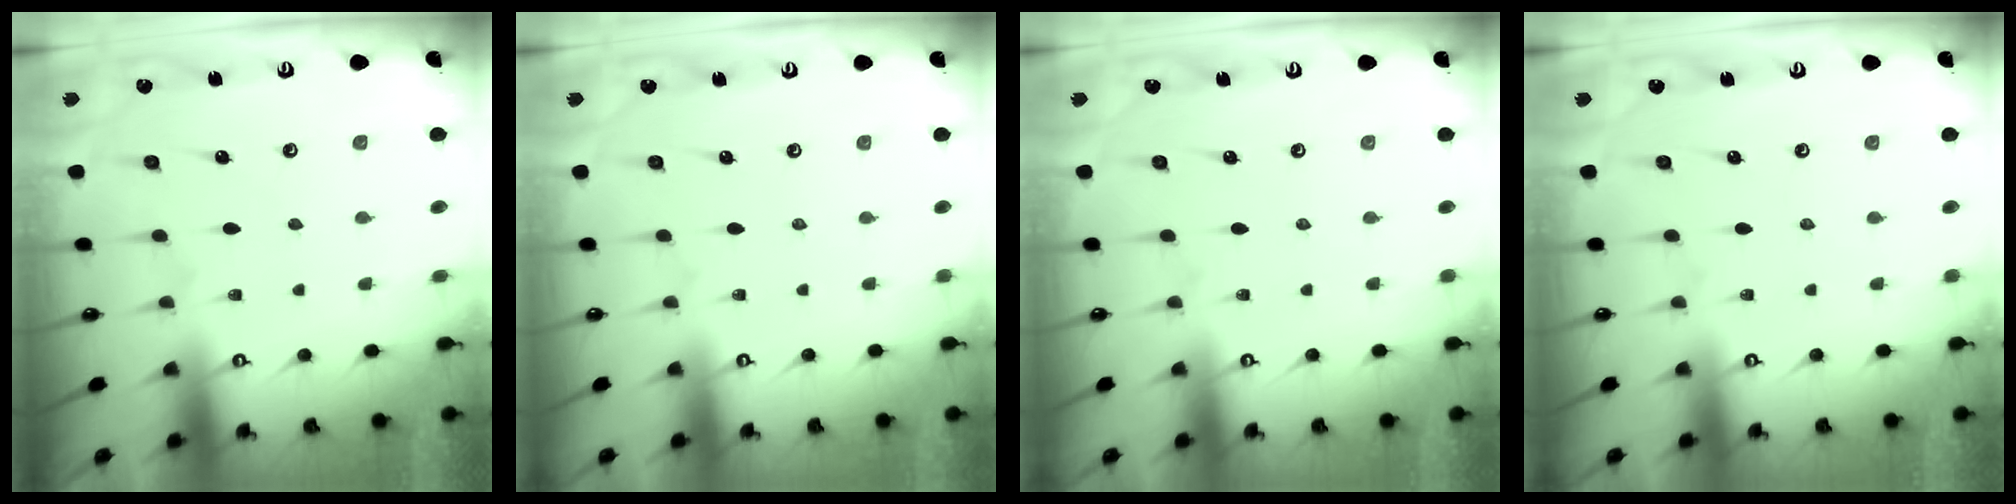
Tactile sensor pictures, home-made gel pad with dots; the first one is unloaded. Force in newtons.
{"total": 0.0}
{"total": 0.0}
{"total": 0.0}